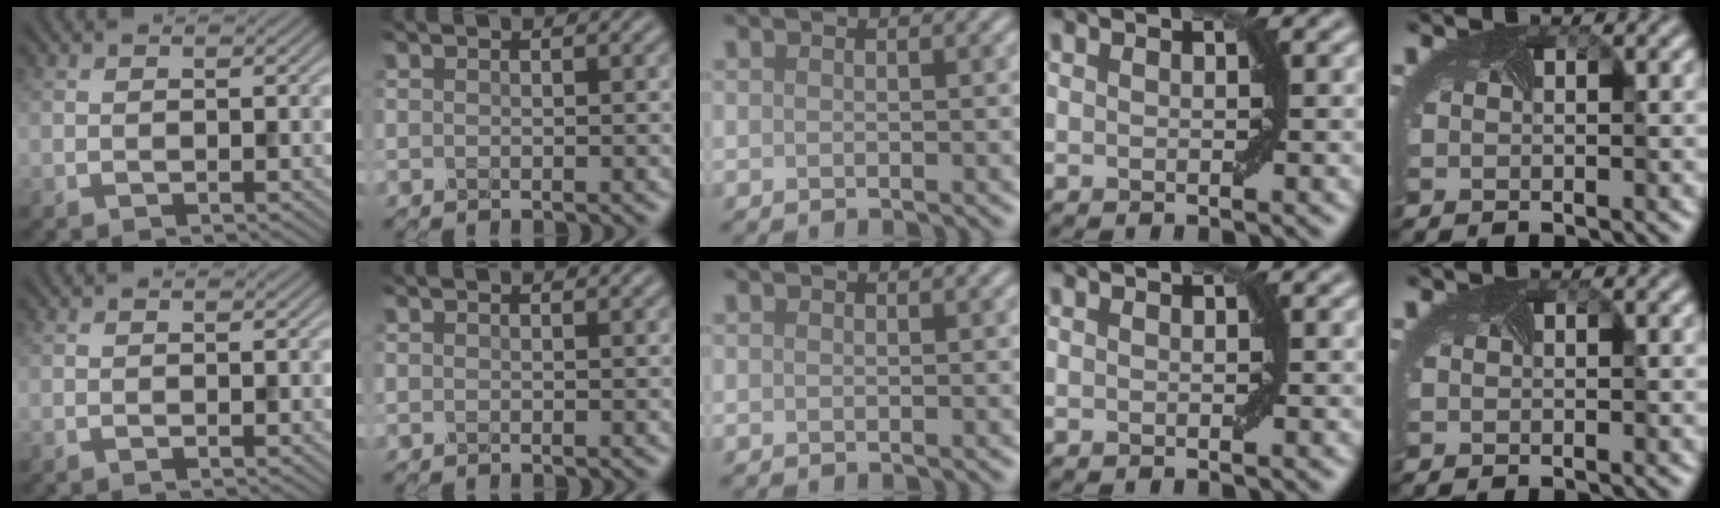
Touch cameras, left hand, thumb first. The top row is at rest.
{}